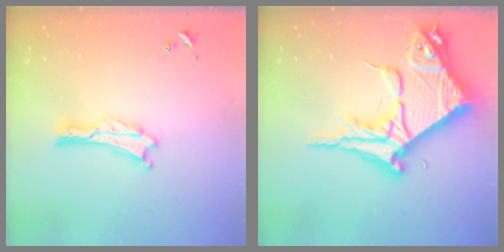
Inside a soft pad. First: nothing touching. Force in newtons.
{"total": 15.7, "press": 15.6, "slide": 1.7}